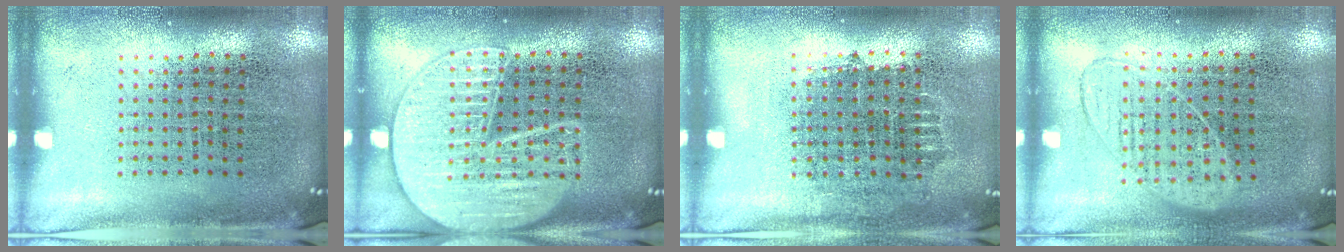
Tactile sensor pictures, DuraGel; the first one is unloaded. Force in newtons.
{"total": 2.7, "press": 2.7, "slide": 0.2}
{"total": 0.7, "press": 0.7, "slide": 0.3}
{"total": 0.9, "press": 0.8, "slide": 0.4}